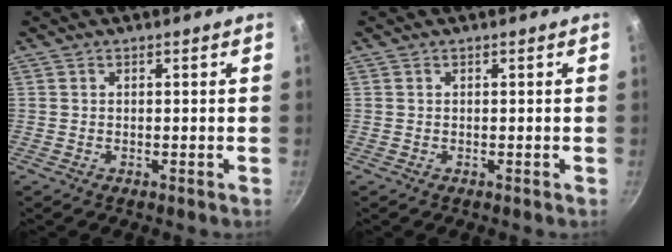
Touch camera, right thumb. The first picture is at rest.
{"total": 0.0}